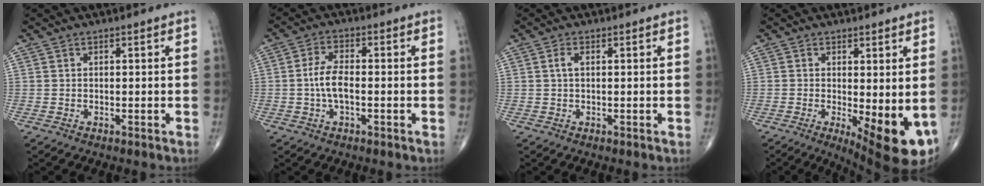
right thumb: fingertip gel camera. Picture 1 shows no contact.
{"total": 5.2, "force": [-0.8, 2.4, 4.5], "torque": [-0.094, 0.013, -0.019]}
{"total": 1.5, "force": [0.3, 0.6, 1.3], "torque": [-0.031, 0.003, 0.004]}
{"total": 11.1, "force": [-2.2, 3.7, 10.2], "torque": [-0.135, -0.024, -0.021]}